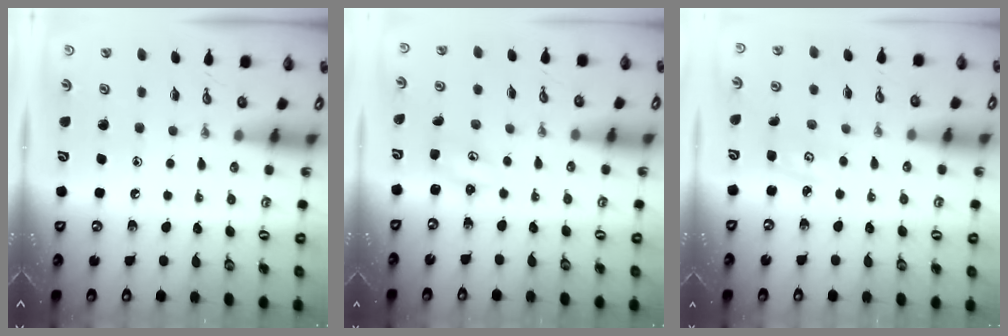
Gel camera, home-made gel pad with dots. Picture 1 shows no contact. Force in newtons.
{"total": 2.3, "press": 2.3, "slide": 0.2}
{"total": 3.2, "press": 3.2, "slide": 0.4}